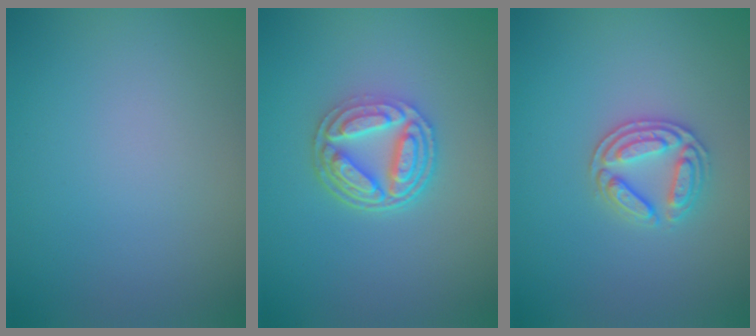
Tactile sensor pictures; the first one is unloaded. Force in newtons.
{"total": 5.0, "press": 3.8, "slide": 3.2}
{"total": 2.9, "press": 2.7, "slide": 0.9}